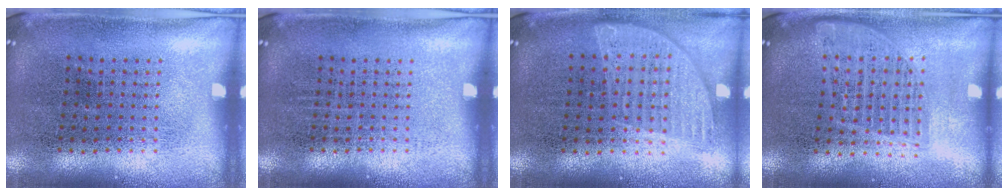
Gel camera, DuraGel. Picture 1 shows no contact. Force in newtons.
{"total": 0.0}
{"total": 0.9, "press": 0.8, "slide": 0.3}
{"total": 1.6, "press": 1.5, "slide": 0.7}